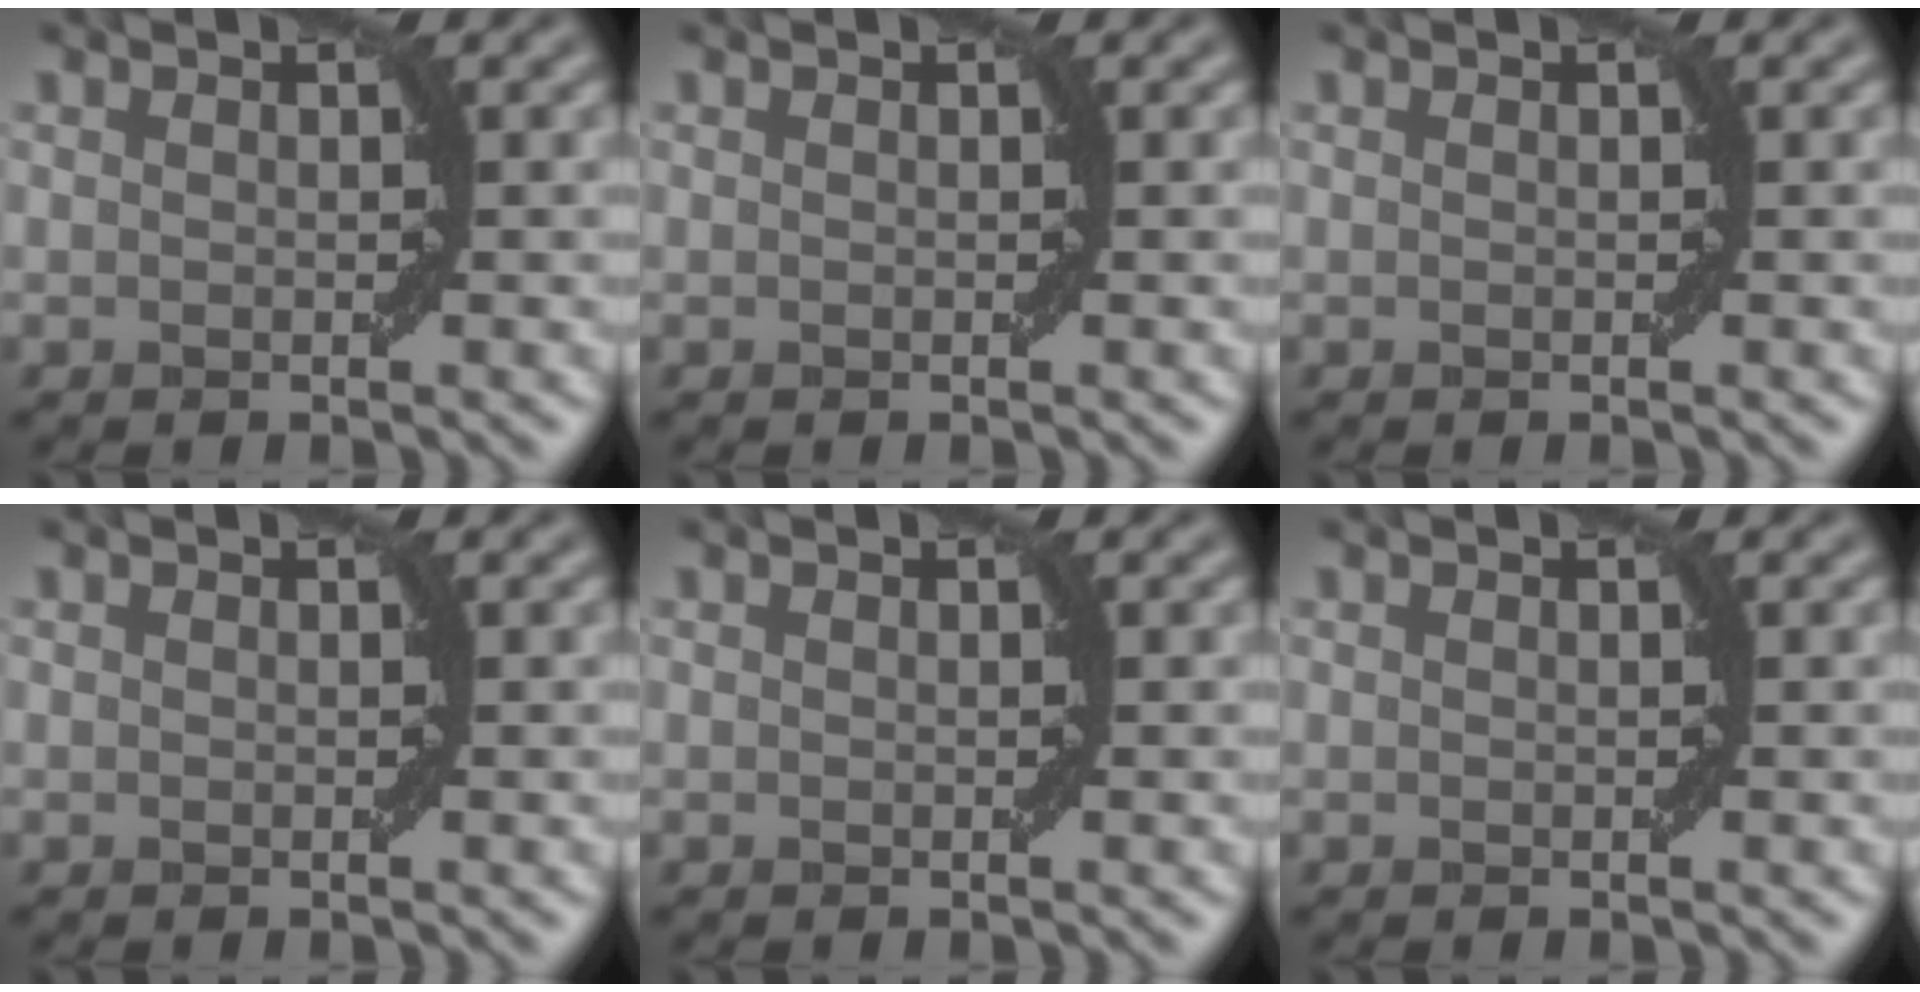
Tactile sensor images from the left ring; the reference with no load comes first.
{"total": 0.0}
{"total": 0.0}
{"total": 0.0}
{"total": 0.0}
{"total": 0.0}